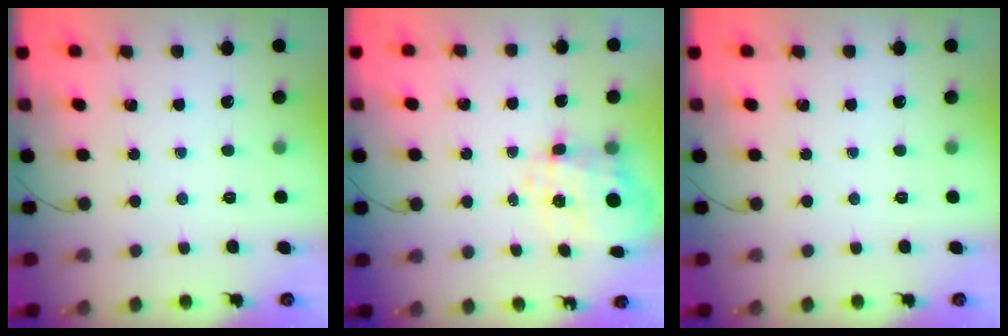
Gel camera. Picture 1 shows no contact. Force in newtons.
{"total": 9.3, "press": 9.3, "slide": 1.1}
{"total": 0.0}